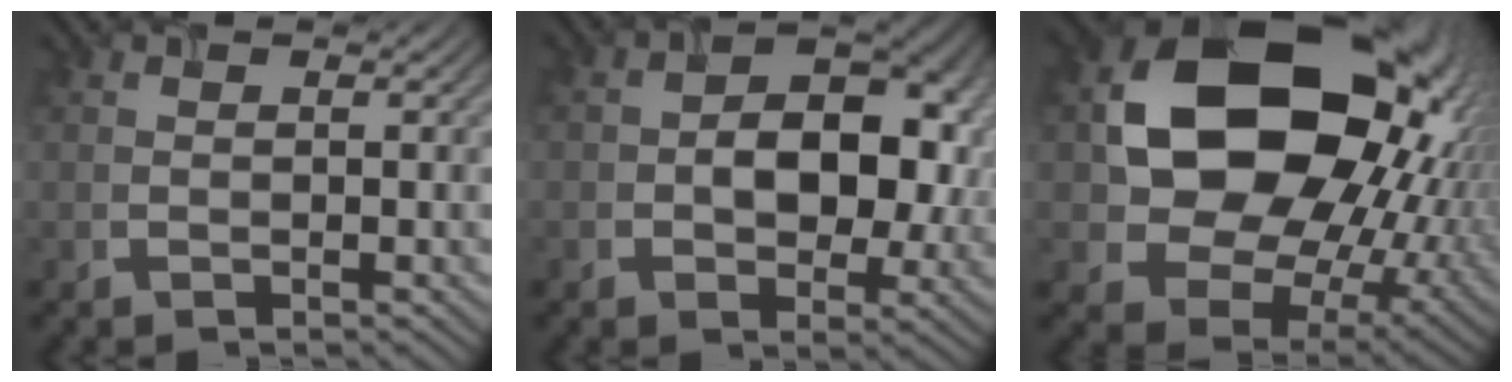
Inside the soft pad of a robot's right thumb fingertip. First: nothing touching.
{"total": 9.1, "force": [-0.4, 6.2, 6.6], "torque": [-0.082, 0.000, -0.009]}
{"total": 18.9, "force": [3.2, 14.8, 11.2], "torque": [-0.224, -0.031, 0.096]}